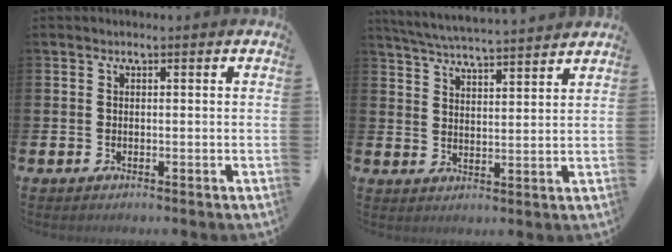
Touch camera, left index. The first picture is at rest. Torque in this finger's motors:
{"motor_torque": [0.74, -1.10, 0.45, 0.07]}